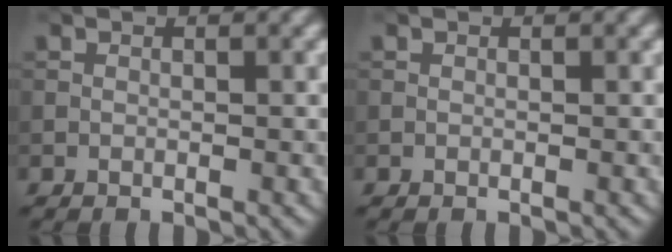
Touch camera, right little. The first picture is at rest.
{"total": 0.0}